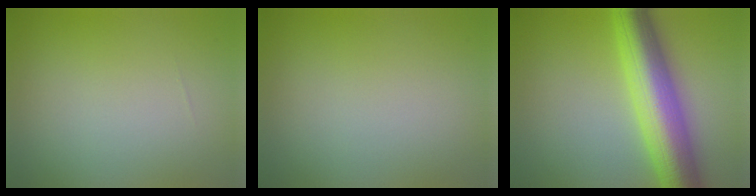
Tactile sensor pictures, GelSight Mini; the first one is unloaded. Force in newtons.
{"total": 0.0}
{"total": 9.3, "press": 9.3, "slide": 0.3}